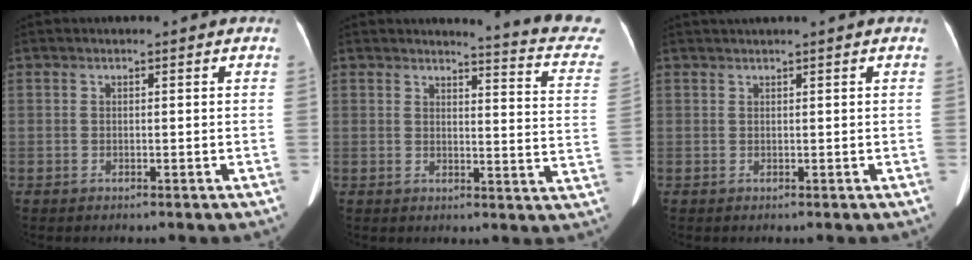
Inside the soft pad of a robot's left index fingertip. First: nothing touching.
{"total": 12.3, "force": [11.9, 0.0, 3.2], "torque": [-0.023, -0.091, 0.103]}
{"total": 1.1, "force": [0.9, -0.4, 0.6], "torque": [-0.012, 0.015, 0.025]}